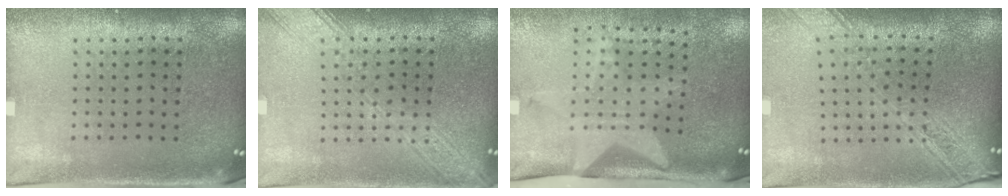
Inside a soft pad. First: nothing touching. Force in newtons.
{"total": 3.4, "press": 3.4, "slide": 0.5}
{"total": 2.0, "press": 1.5, "slide": 1.3}
{"total": 2.3, "press": 1.9, "slide": 1.3}